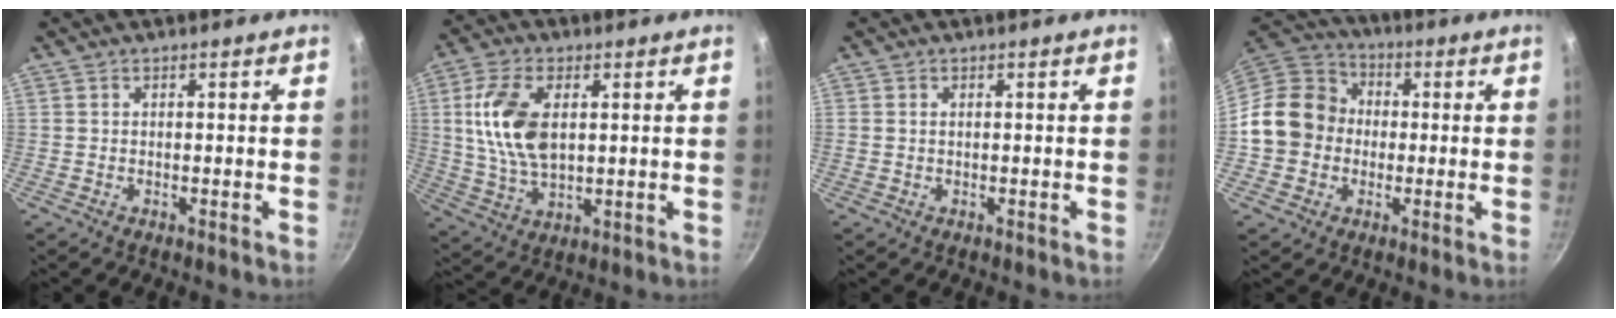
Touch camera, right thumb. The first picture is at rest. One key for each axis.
{"total": 12.7, "fx": 2.4, "fy": 7.1, "fz": 10.2, "tx": -0.192, "ty": -0.006, "tz": 0.048}
{"total": 0.6, "fx": 0.1, "fy": 0.5, "fz": 0.4, "tx": -0.006, "ty": 0.003, "tz": 0.001}
{"total": 13.6, "fx": -0.9, "fy": 12.1, "fz": 6.2, "tx": -0.082, "ty": 0.035, "tz": -0.033}